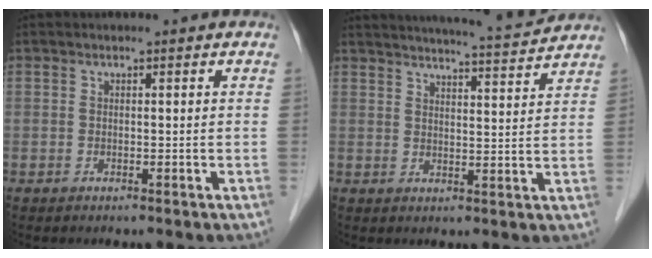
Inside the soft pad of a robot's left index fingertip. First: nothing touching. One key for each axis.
{"total": 11.4, "fx": 10.9, "fy": -0.4, "fz": 3.4, "tx": -0.058, "ty": -0.003, "tz": 0.141}